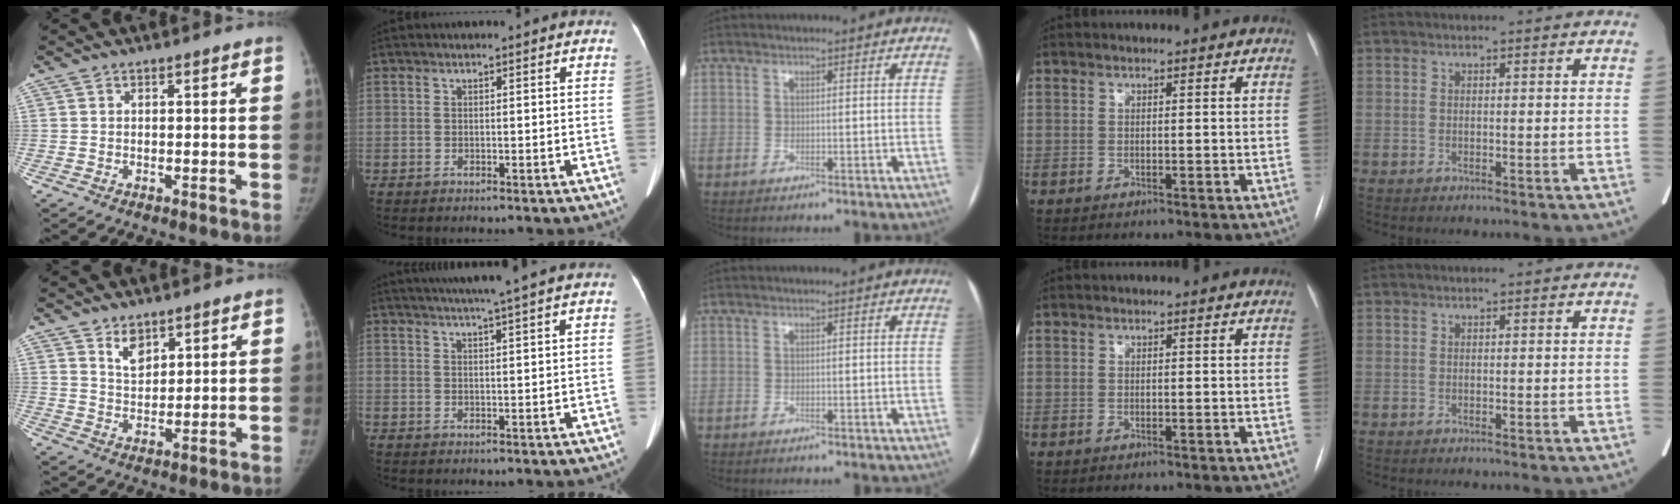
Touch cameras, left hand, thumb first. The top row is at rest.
{"thumb": {"total": 4.5, "force": [3.0, 2.6, 2.2], "torque": [-0.016, -0.025, 0.057]}, "index": {"total": 7.4, "force": [6.0, -1.3, 4.1], "torque": [-0.062, 0.014, 0.079]}}